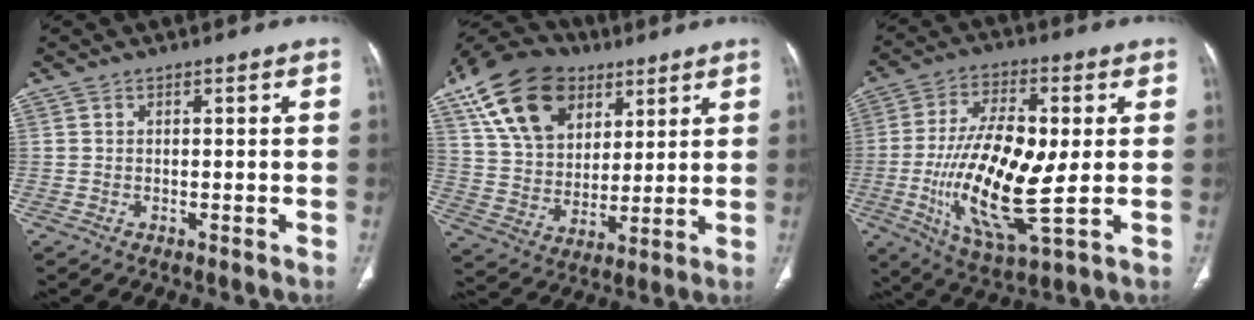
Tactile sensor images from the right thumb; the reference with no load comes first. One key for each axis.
{"total": 19.9, "fx": 9.8, "fy": 13.3, "fz": 11.1, "tx": -0.182, "ty": -0.014, "tz": 0.172}
{"total": 19.3, "fx": -1.3, "fy": 6.6, "fz": 18.1, "tx": -0.347, "ty": -0.013, "tz": -0.021}